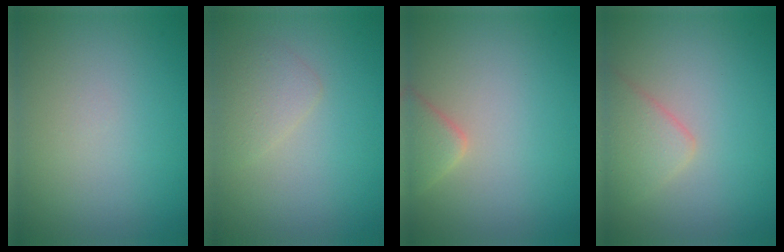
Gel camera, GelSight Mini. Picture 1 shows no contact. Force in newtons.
{"total": 1.7, "press": 1.7, "slide": 0.1}
{"total": 2.5, "press": 2.5, "slide": 0.2}
{"total": 2.7, "press": 2.7, "slide": 0.1}